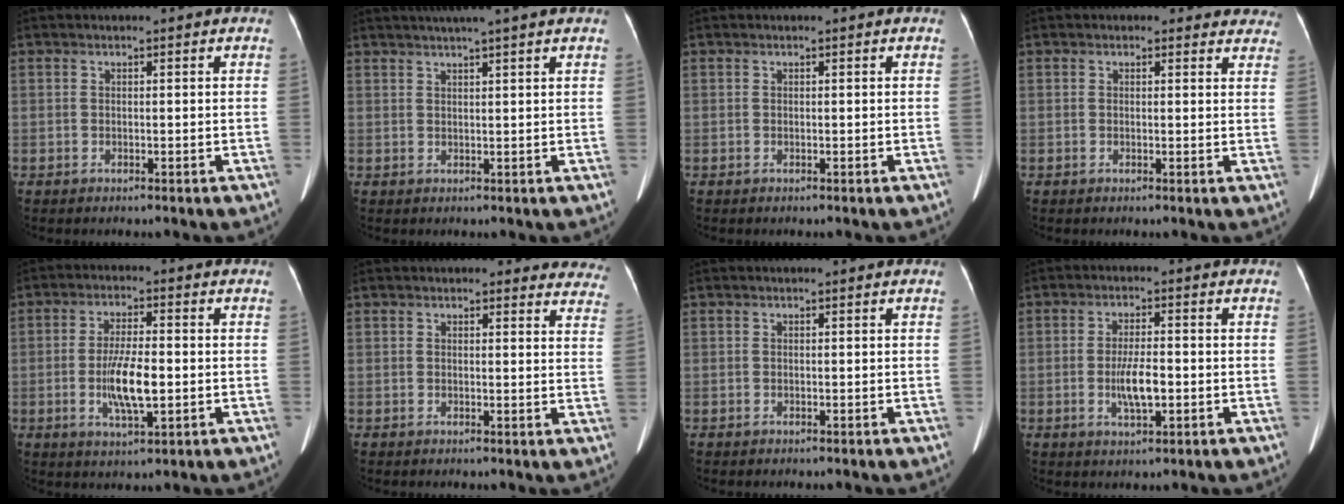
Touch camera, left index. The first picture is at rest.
{"total": 6.4, "force": [5.2, -1.1, 3.6], "torque": [-0.054, 0.025, 0.069]}
{"total": 0.0}
{"total": 6.6, "force": [5.9, 2.8, 0.7], "torque": [0.031, -0.004, 0.030]}
{"total": 7.5, "force": [-1.4, 1.7, 7.2], "torque": [-0.140, -0.004, -0.024]}
{"total": 12.6, "force": [11.9, 3.2, 2.1], "torque": [0.027, -0.038, 0.091]}
{"total": 0.0}
{"total": 5.1, "force": [-1.1, 1.2, 4.8], "torque": [-0.095, -0.003, -0.019]}